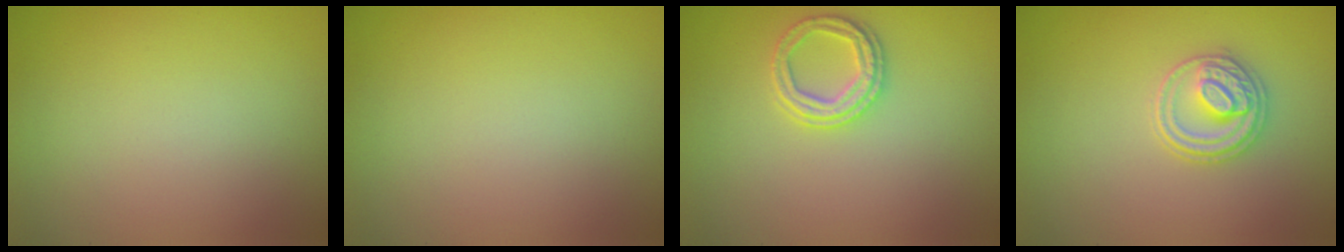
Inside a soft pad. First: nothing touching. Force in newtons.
{"total": 0.0}
{"total": 2.4, "press": 2.4, "slide": 0.4}
{"total": 2.8, "press": 2.7, "slide": 0.6}